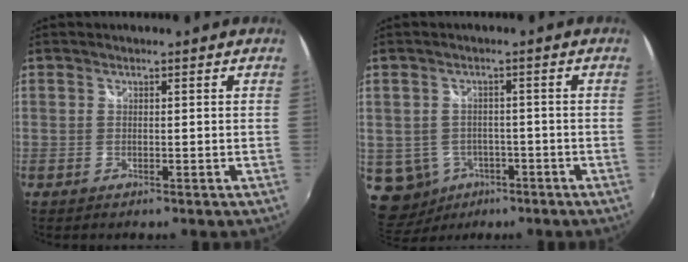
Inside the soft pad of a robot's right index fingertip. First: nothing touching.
{"total": 9.0, "force": [-3.4, 7.9, 2.7], "torque": [-0.090, 0.000, -0.036]}